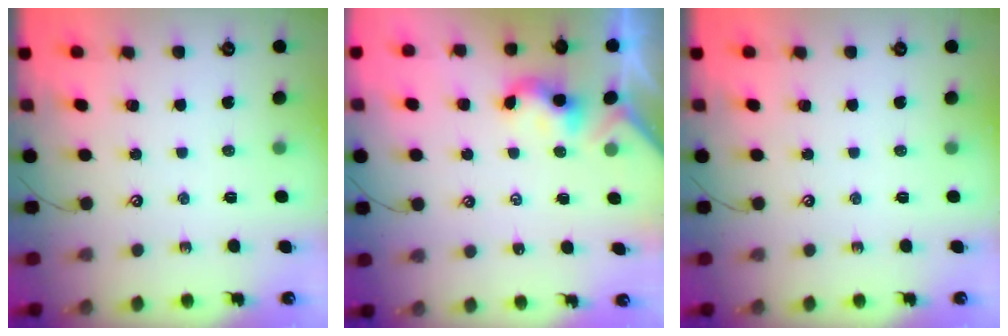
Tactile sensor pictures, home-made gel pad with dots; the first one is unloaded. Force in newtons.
{"total": 2.0, "press": 2.0, "slide": 0.2}
{"total": 0.0}